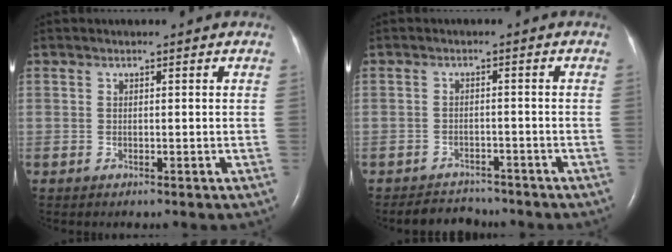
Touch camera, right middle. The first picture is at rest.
{"total": 4.1, "force": [-3.9, 1.3, -0.2], "torque": [-0.004, -0.003, -0.060]}